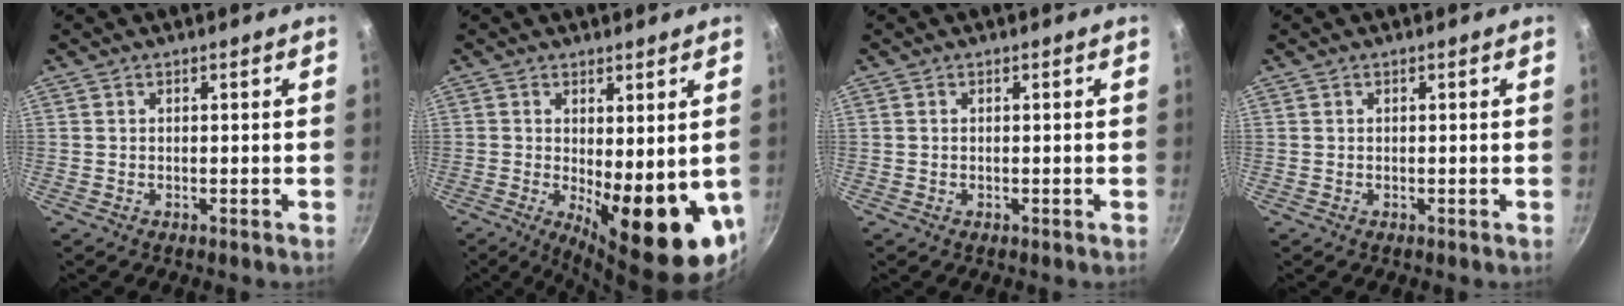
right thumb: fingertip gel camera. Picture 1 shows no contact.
{"total": 15.2, "force": [-2.0, 5.2, 14.1], "torque": [-0.167, -0.026, -0.014]}
{"total": 0.0}
{"total": 0.0}